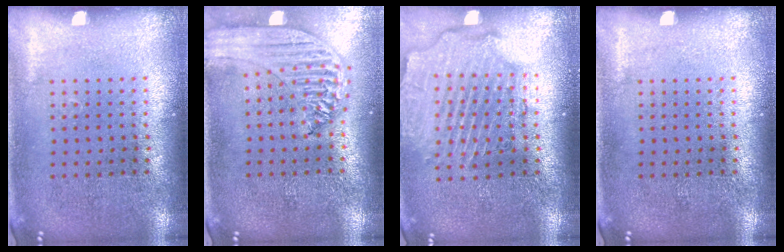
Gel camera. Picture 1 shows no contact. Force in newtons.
{"total": 1.8, "press": 1.7, "slide": 0.6}
{"total": 2.6, "press": 2.2, "slide": 1.3}
{"total": 0.0}